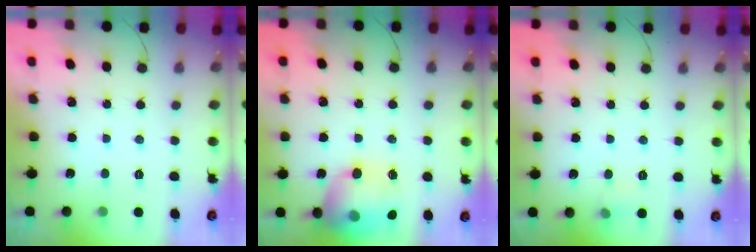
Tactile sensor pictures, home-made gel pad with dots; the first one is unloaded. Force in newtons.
{"total": 17.4, "press": 17.3, "slide": 1.7}
{"total": 4.3, "press": 4.1, "slide": 1.3}